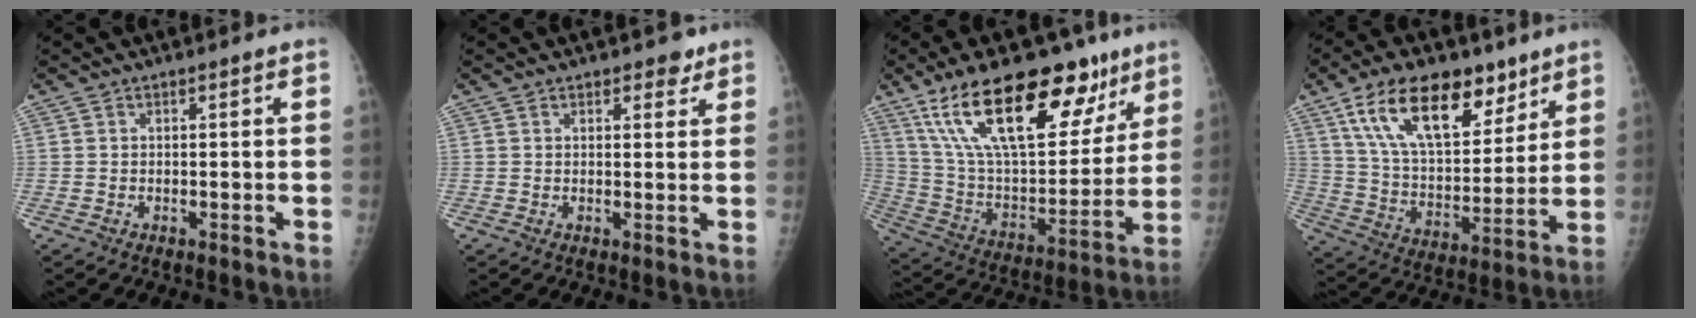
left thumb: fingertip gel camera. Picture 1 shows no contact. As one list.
[{"total": 2.6, "force": [1.8, 1.6, 1.1], "torque": [0.006, -0.009, 0.021]}, {"total": 29.2, "force": [16.9, 12.9, 20.0], "torque": [-0.290, -0.029, 0.292]}, {"total": 21.0, "force": [12.1, 10.7, 13.4], "torque": [-0.188, -0.043, 0.217]}]